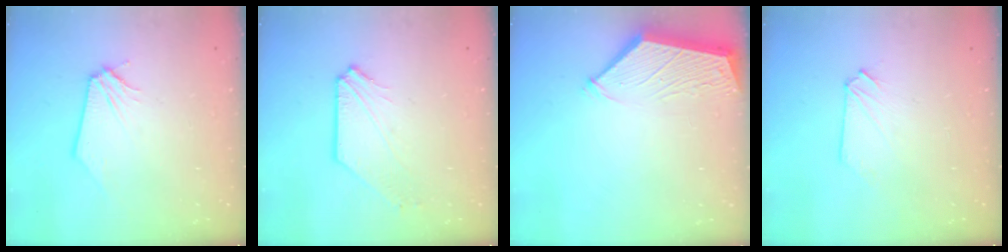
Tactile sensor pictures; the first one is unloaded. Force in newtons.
{"total": 3.2, "press": 3.1, "slide": 0.5}
{"total": 3.8, "press": 3.8, "slide": 0.6}
{"total": 0.8, "press": 0.8, "slide": 0.2}